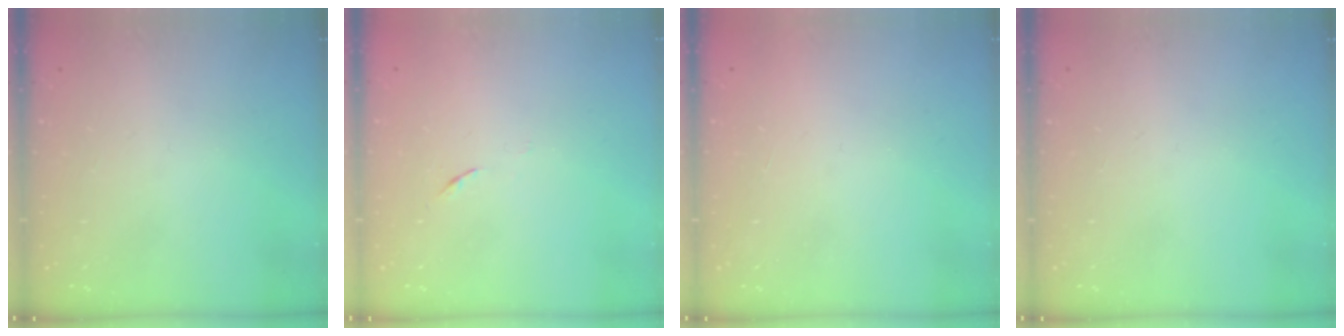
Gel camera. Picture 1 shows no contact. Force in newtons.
{"total": 3.5, "press": 3.4, "slide": 0.6}
{"total": 1.6, "press": 1.6, "slide": 0.1}
{"total": 0.0}